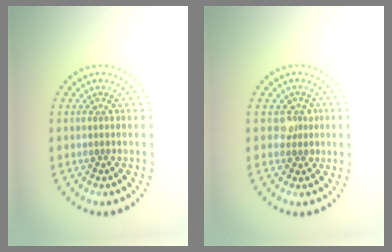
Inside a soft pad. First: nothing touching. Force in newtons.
{"total": 1.7, "press": 1.4, "slide": 1.0}